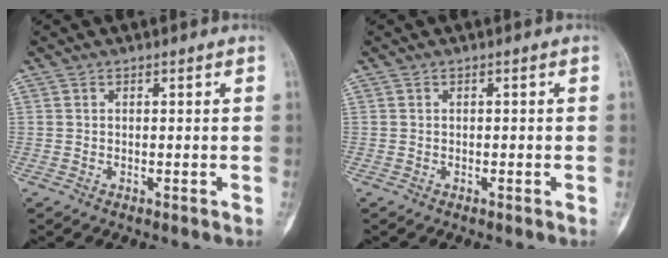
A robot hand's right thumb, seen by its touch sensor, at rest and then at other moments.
{"total": 0.0}